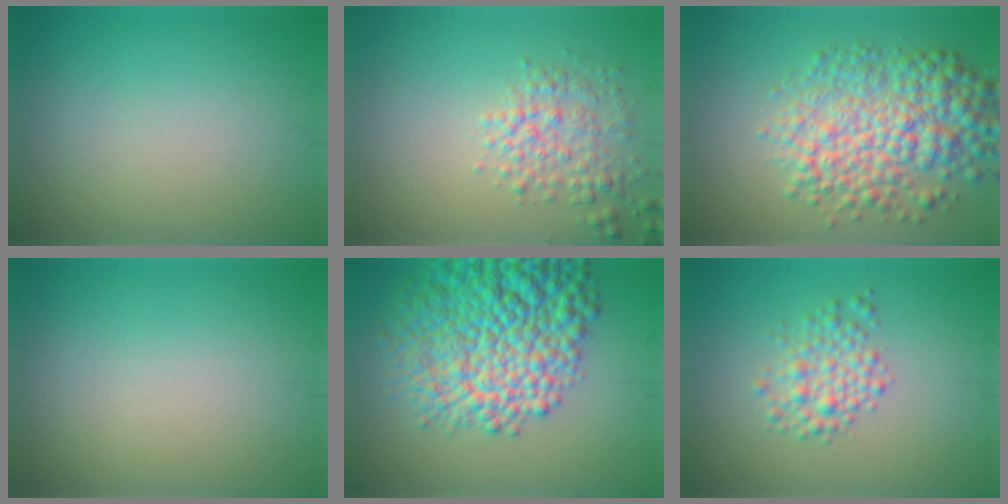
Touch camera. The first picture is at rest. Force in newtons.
{"total": 3.0, "press": 3.0, "slide": 0.2}
{"total": 7.8, "press": 7.8, "slide": 0.1}
{"total": 0.0}
{"total": 11.8, "press": 11.8, "slide": 0.5}
{"total": 2.9, "press": 2.9, "slide": 0.0}